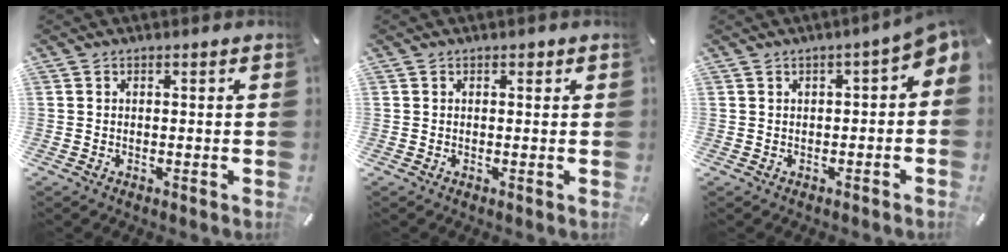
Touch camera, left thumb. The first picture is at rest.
{"total": 0.6, "force": [0.3, 0.5, 0.3], "torque": [0.002, -0.001, 0.003]}
{"total": 4.3, "force": [0.3, 2.2, 3.7], "torque": [-0.053, 0.001, 0.002]}